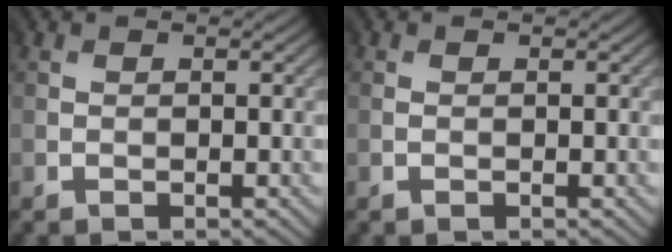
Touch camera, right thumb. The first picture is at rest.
{"total": 0.0}